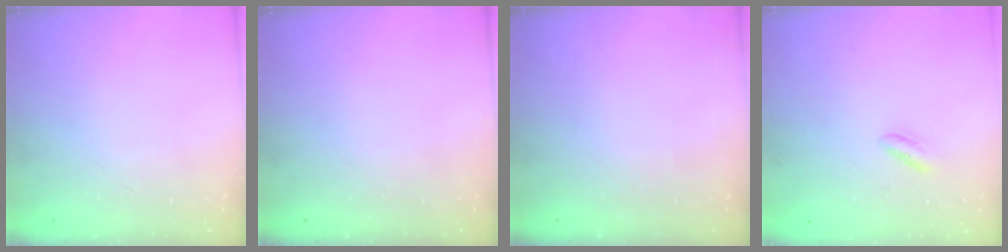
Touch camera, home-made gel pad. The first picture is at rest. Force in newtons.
{"total": 0.0}
{"total": 0.0}
{"total": 2.4, "press": 2.2, "slide": 1.0}